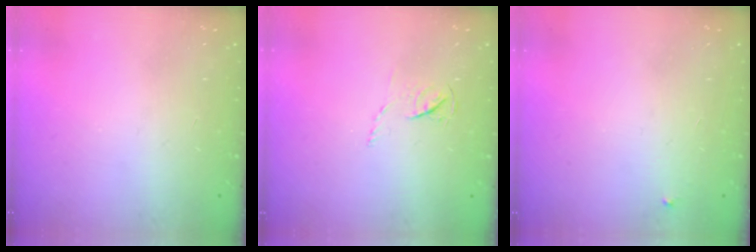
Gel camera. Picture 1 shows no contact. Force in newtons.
{"total": 3.9, "press": 3.8, "slide": 0.4}
{"total": 2.1, "press": 2.1, "slide": 0.1}